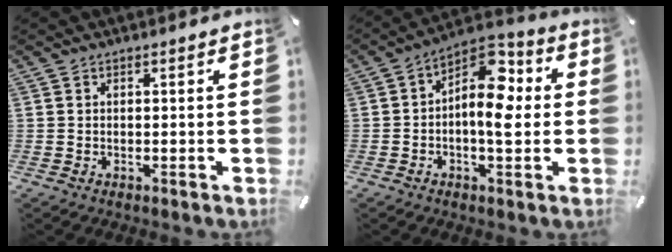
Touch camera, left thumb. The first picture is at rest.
{"total": 11.1, "force": [0.7, 6.2, 9.2], "torque": [-0.132, -0.016, 0.012]}